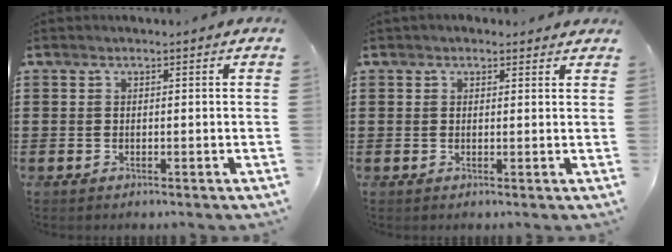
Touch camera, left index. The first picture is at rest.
{"total": 1.1, "force": [0.9, 0.5, 0.3], "torque": [-0.007, 0.006, 0.017]}